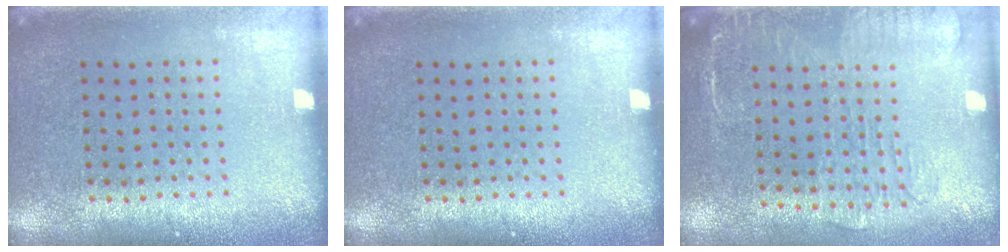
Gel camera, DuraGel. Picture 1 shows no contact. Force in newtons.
{"total": 0.0}
{"total": 1.8, "press": 1.5, "slide": 1.0}